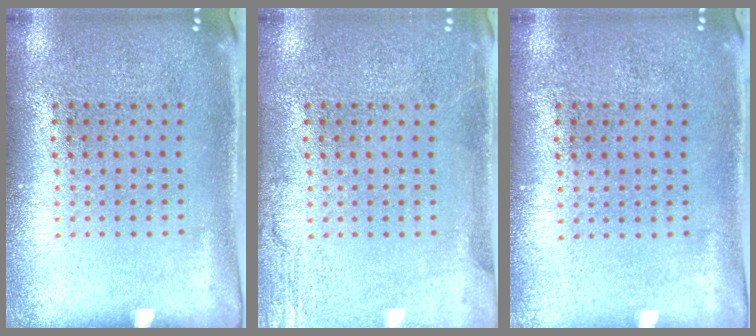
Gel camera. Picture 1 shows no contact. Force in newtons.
{"total": 2.6, "press": 2.6, "slide": 0.3}
{"total": 0.0}